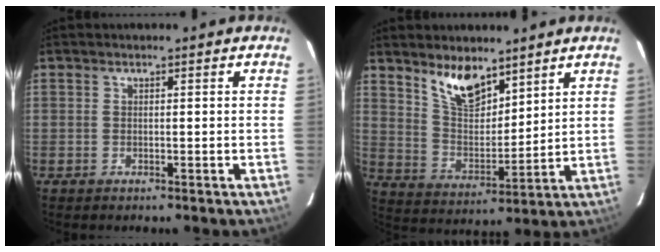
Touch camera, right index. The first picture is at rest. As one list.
[{"total": 10.1, "force": [7.4, 4.0, 5.5], "torque": [-0.099, 0.000, 0.146]}]